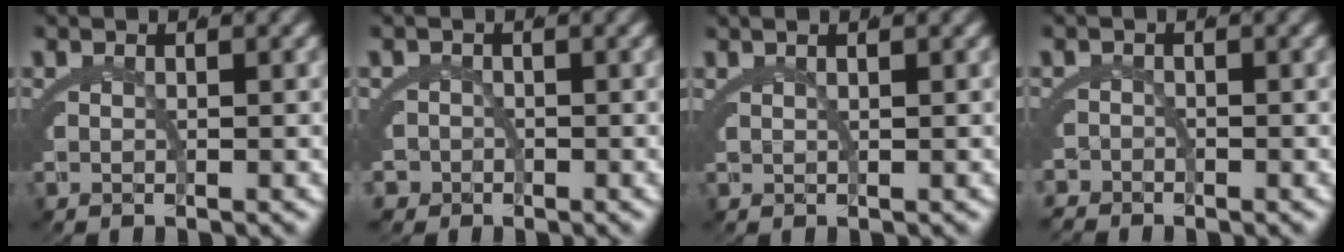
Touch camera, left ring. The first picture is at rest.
{"total": 3.9, "force": [-2.2, 3.3, 0.2], "torque": [-0.009, -0.018, -0.041]}
{"total": 1.6, "force": [1.3, -0.2, 0.8], "torque": [-0.003, 0.009, 0.023]}
{"total": 1.8, "force": [-1.7, 0.1, -0.5], "torque": [0.017, -0.014, -0.030]}